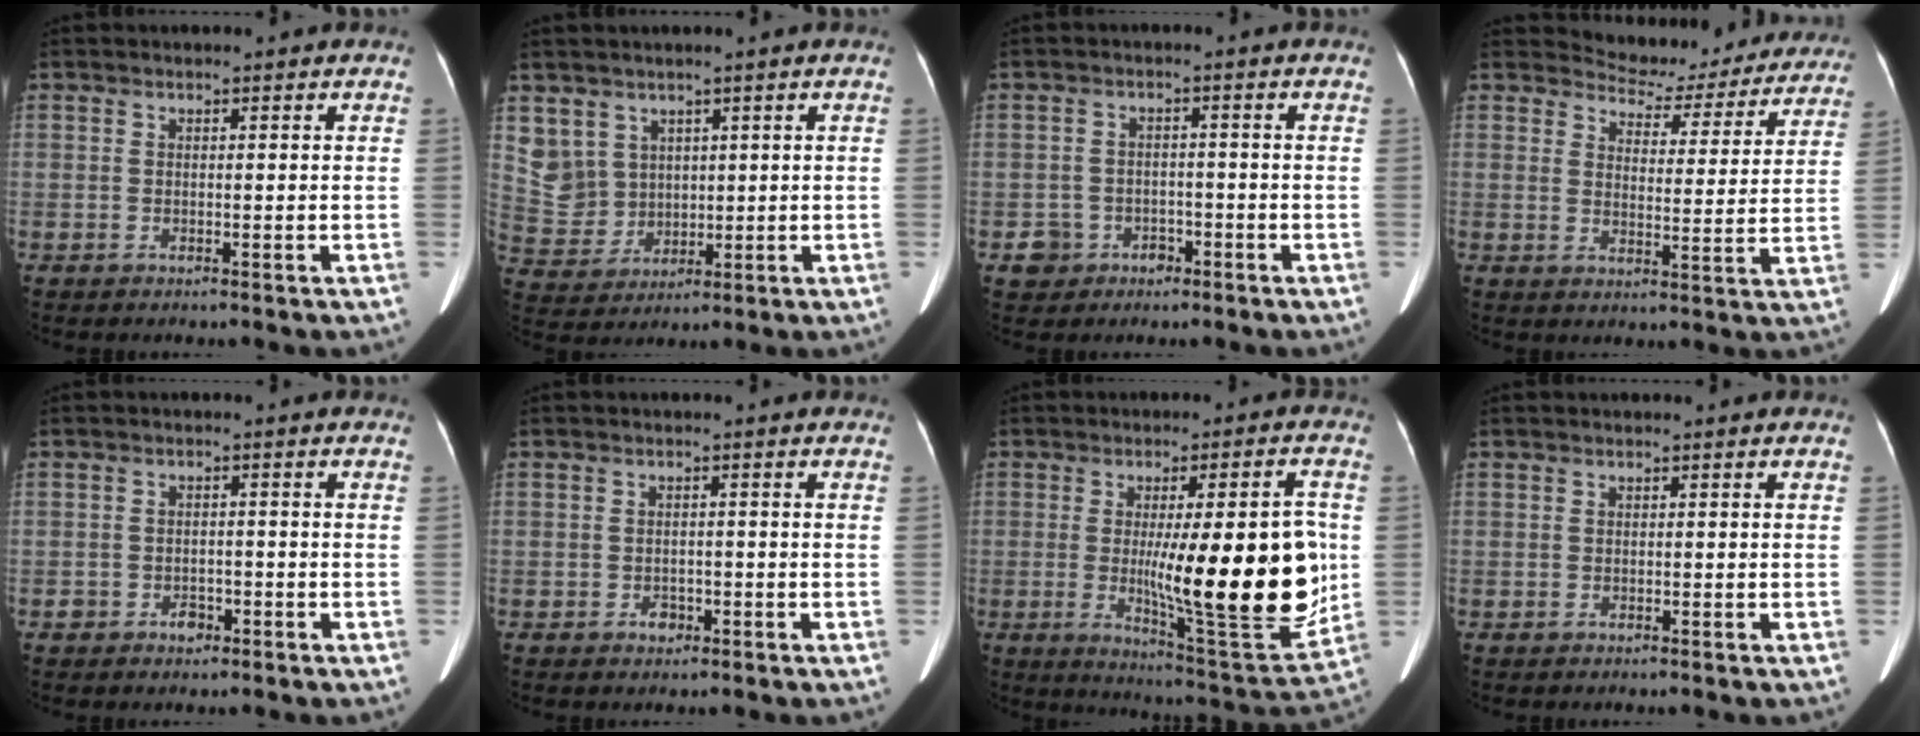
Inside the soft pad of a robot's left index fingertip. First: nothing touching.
{"total": 9.0, "force": [4.3, 7.9, 0.8], "torque": [-0.039, 0.009, 0.108]}
{"total": 4.1, "force": [-2.2, 3.4, 0.2], "torque": [0.004, 0.006, -0.029]}
{"total": 14.3, "force": [13.6, 4.1, 1.9], "torque": [-0.003, -0.019, 0.150]}
{"total": 2.2, "force": [-1.4, 1.6, 0.7], "torque": [-0.006, -0.003, -0.020]}
{"total": 1.6, "force": [-1.1, 1.1, 0.5], "torque": [-0.004, -0.004, -0.014]}
{"total": 19.4, "force": [-0.7, 3.1, 19.2], "torque": [-0.270, -0.015, 0.001]}
{"total": 0.0}